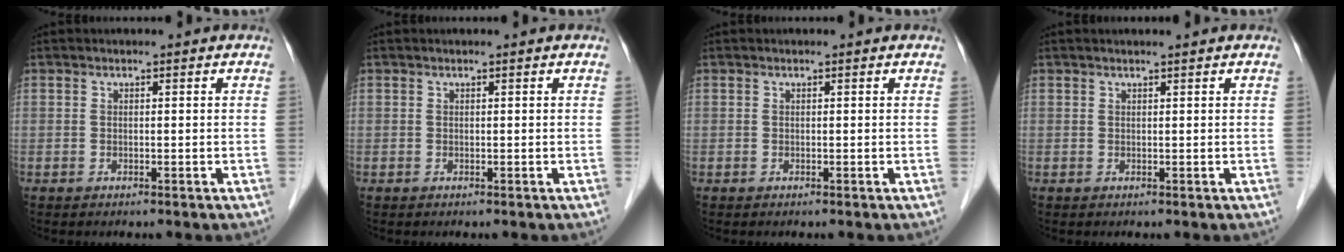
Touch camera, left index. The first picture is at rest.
{"total": 0.0}
{"total": 0.0}
{"total": 1.6, "force": [1.4, -0.1, 0.8], "torque": [-0.009, 0.014, 0.023]}